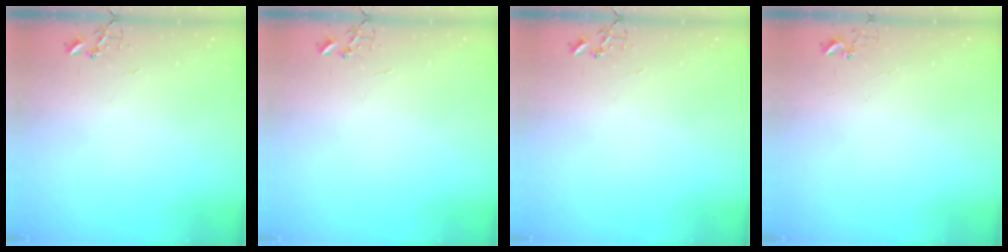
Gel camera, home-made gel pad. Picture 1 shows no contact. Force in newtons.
{"total": 0.0}
{"total": 0.0}
{"total": 2.9, "press": 2.9, "slide": 0.3}